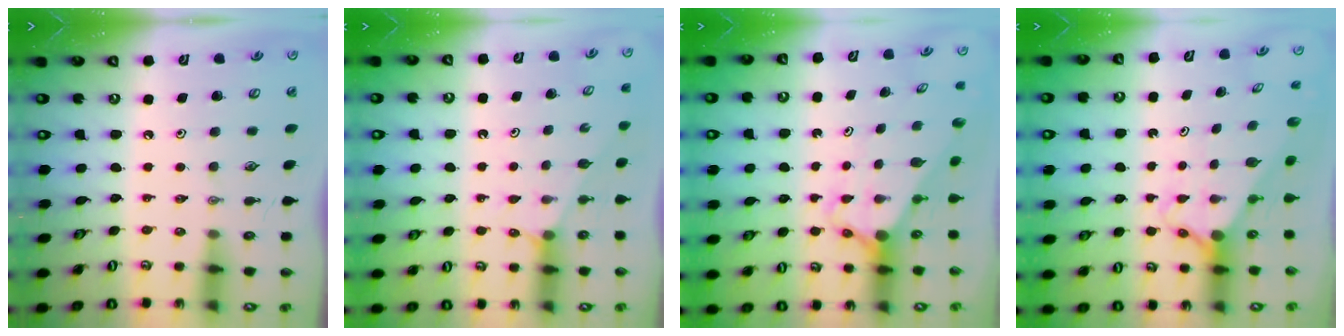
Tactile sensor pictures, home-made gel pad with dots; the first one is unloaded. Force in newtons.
{"total": 2.3, "press": 2.3, "slide": 0.4}
{"total": 2.8, "press": 2.8, "slide": 0.1}
{"total": 2.7, "press": 2.7, "slide": 0.2}